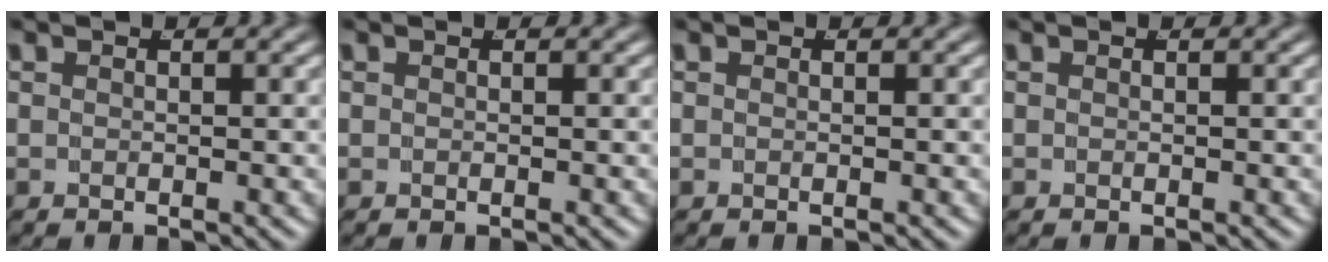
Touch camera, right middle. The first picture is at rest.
{"total": 0.0}
{"total": 0.0}
{"total": 0.0}